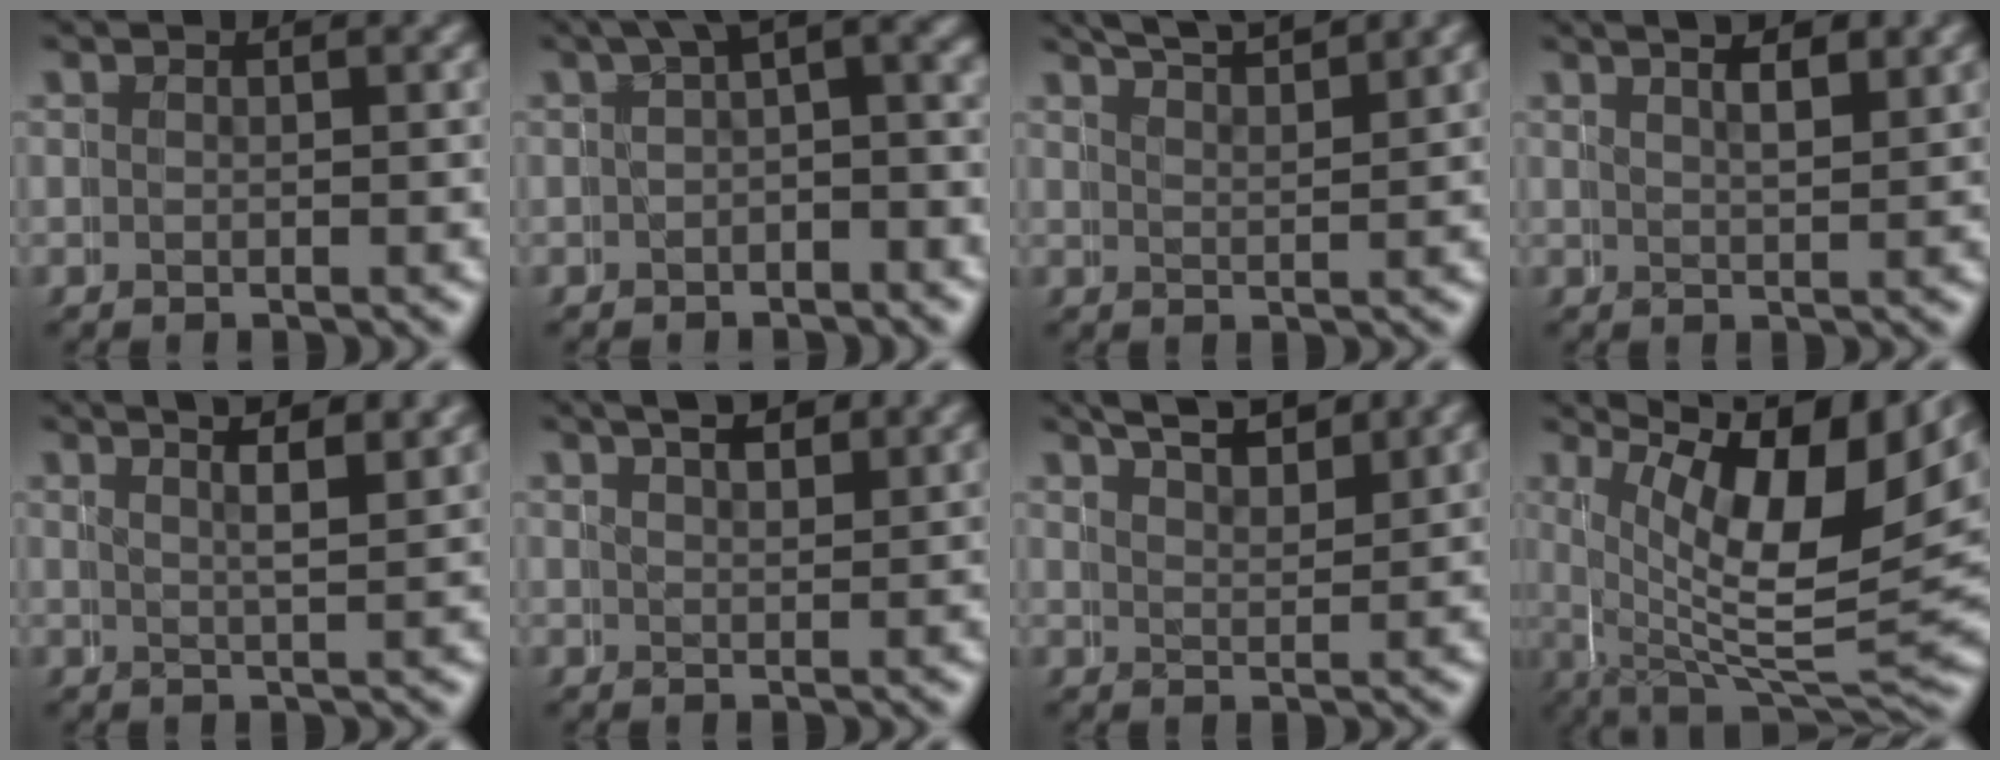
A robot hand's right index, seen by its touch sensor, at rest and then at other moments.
{"total": 4.5, "force": [1.2, 2.4, 3.6], "torque": [-0.041, 0.013, 0.006]}
{"total": 6.3, "force": [5.4, 1.6, 2.7], "torque": [-0.048, 0.013, 0.080]}
{"total": 4.7, "force": [3.0, 2.0, 3.1], "torque": [-0.035, 0.010, 0.039]}
{"total": 4.7, "force": [3.5, 1.0, 3.0], "torque": [-0.043, 0.013, 0.047]}
{"total": 4.8, "force": [3.3, 2.4, 2.6], "torque": [-0.026, 0.010, 0.040]}
{"total": 6.0, "force": [4.7, 2.3, 2.9], "torque": [-0.047, 0.006, 0.067]}
{"total": 14.4, "force": [4.7, 6.6, 11.9], "torque": [-0.177, -0.004, 0.072]}